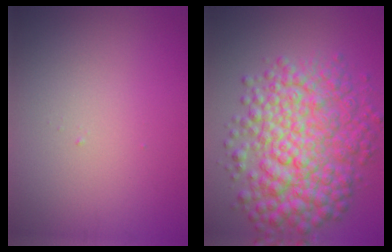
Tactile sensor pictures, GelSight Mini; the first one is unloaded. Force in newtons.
{"total": 9.3, "press": 9.3, "slide": 0.1}